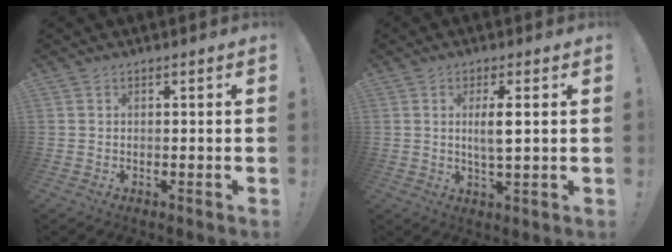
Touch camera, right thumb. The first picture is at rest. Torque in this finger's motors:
{"motor_torque": [-0.06, 0.18, 0.59, -0.02, 0.05]}